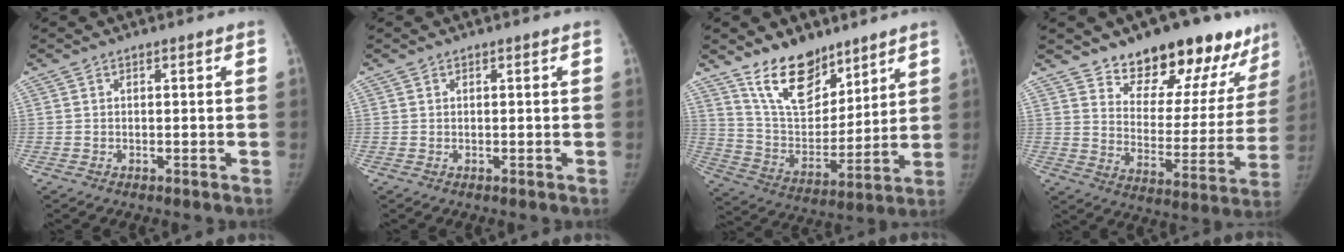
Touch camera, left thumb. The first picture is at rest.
{"total": 0.0}
{"total": 15.3, "force": [11.0, 7.7, 7.4], "torque": [-0.083, -0.076, 0.209]}
{"total": 21.8, "force": [16.7, 9.2, 10.6], "torque": [-0.097, -0.110, 0.239]}